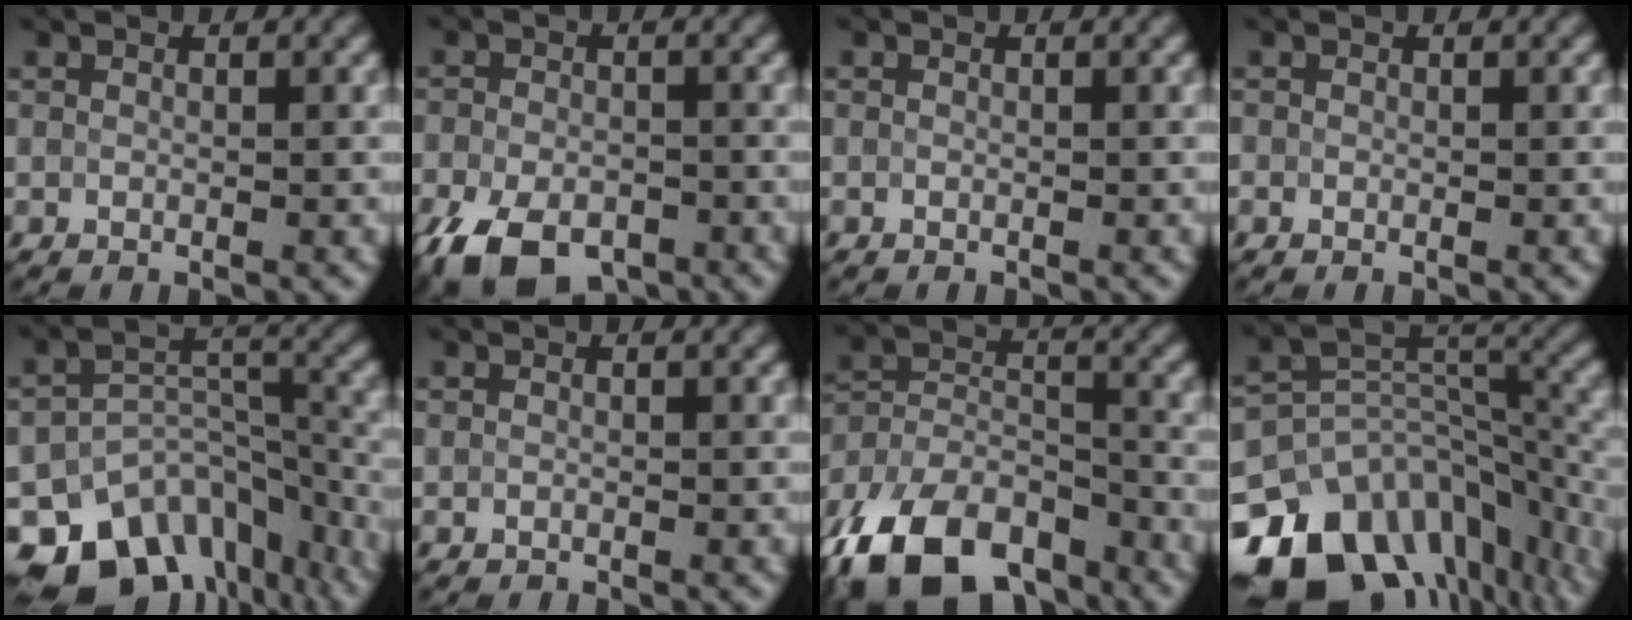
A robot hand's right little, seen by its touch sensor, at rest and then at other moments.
{"total": 7.4, "force": [-5.1, 3.5, 4.1], "torque": [-0.085, -0.015, -0.076]}
{"total": 0.7, "force": [-0.5, -0.3, -0.4], "torque": [0.004, 0.000, -0.003]}
{"total": 0.7, "force": [-0.4, -0.4, -0.5], "torque": [0.005, 0.002, 0.001]}
{"total": 12.3, "force": [-9.8, 6.4, 4.0], "torque": [-0.065, 0.001, -0.134]}
{"total": 0.5, "force": [-0.5, -0.1, 0.0], "torque": [0.003, -0.001, -0.008]}
{"total": 14.3, "force": [-10.7, 6.8, 6.7], "torque": [-0.142, 0.001, -0.183]}
{"total": 15.0, "force": [-9.9, 9.0, 6.8], "torque": [-0.164, 0.003, -0.136]}